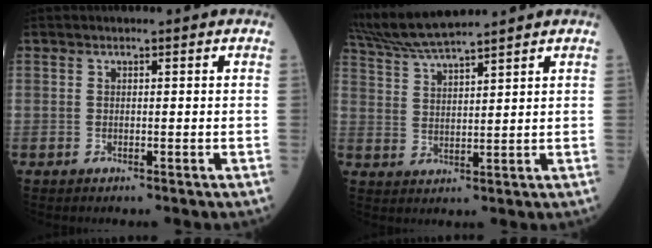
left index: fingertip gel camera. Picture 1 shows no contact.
{"total": 9.4, "force": [8.5, -0.6, 3.9], "torque": [-0.079, 0.025, 0.163]}